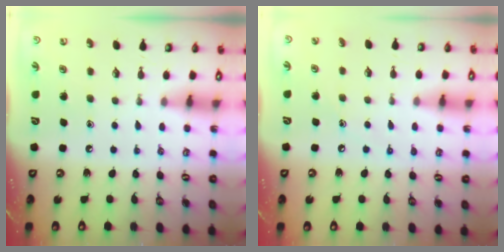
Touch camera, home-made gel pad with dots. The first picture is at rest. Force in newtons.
{"total": 3.8, "press": 3.8, "slide": 0.5}